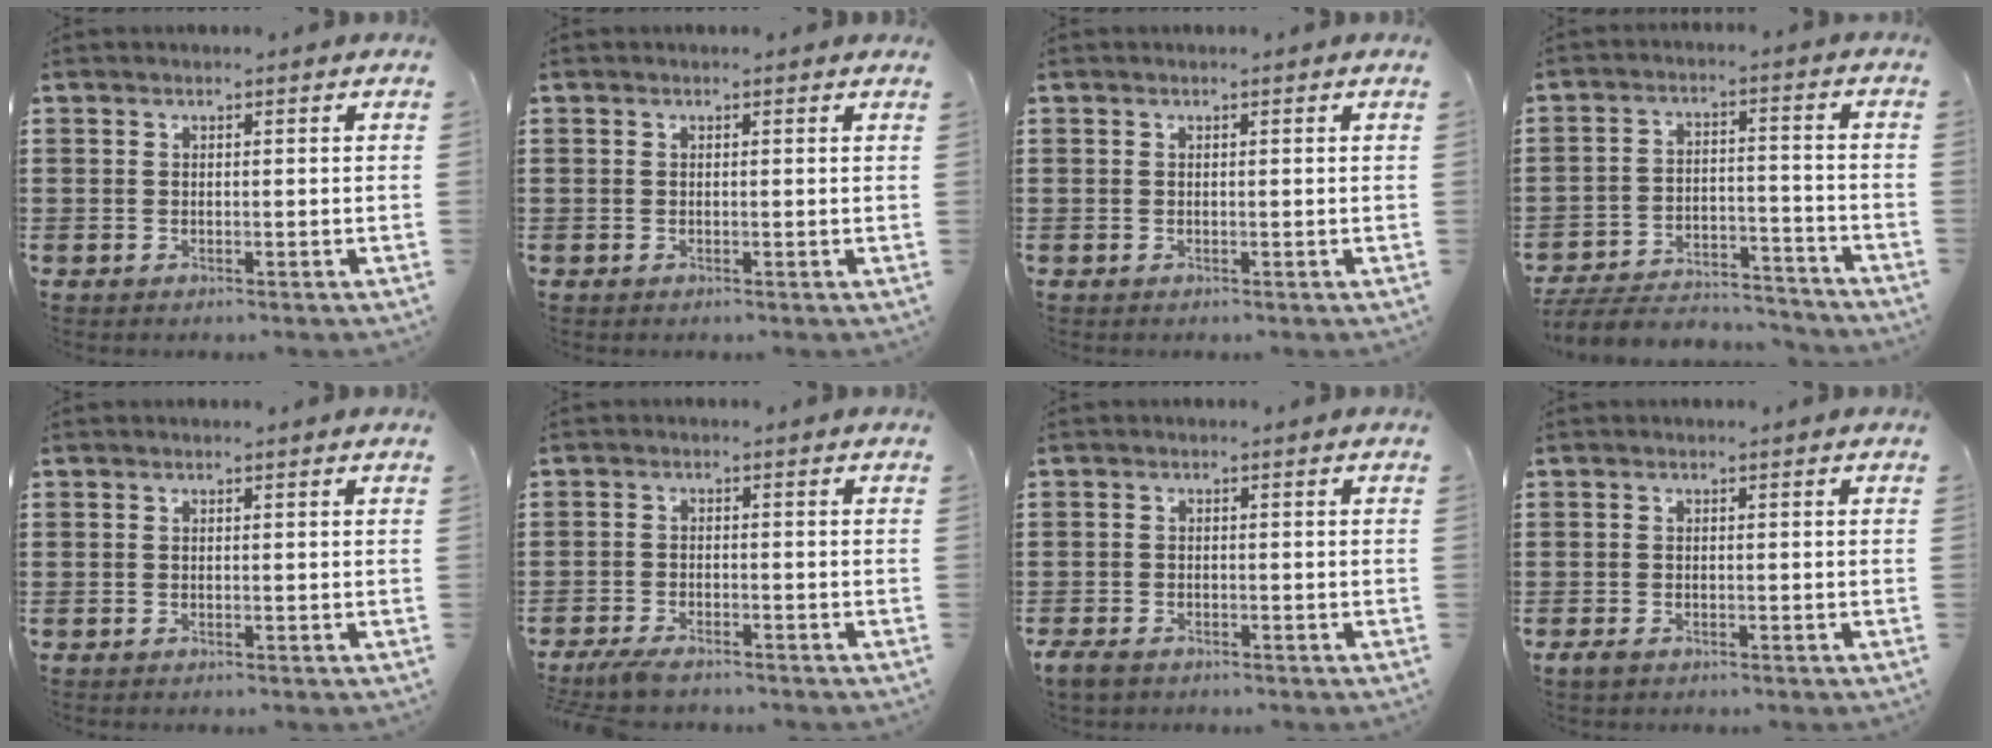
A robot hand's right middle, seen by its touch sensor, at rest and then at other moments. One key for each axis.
{"total": 0.0}
{"total": 0.0}
{"total": 5.5, "fx": -5.2, "fy": 1.1, "fz": 1.2, "tx": -0.032, "ty": 0.006, "tz": -0.107}
{"total": 0.0}
{"total": 2.9, "fx": -2.7, "fy": 0.3, "fz": 1.0, "tx": -0.033, "ty": -0.004, "tz": -0.058}
{"total": 2.0, "fx": -1.6, "fy": 0.8, "fz": 0.9, "tx": -0.034, "ty": -0.004, "tz": -0.035}
{"total": 1.2, "fx": -0.8, "fy": 0.6, "fz": 0.6, "tx": -0.023, "ty": -0.006, "tz": -0.019}